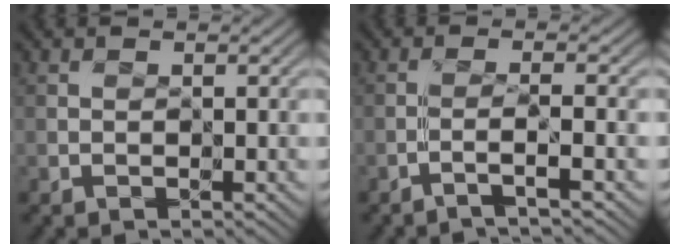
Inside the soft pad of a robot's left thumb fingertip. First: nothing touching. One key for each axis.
{"total": 2.1, "fx": -1.4, "fy": -0.5, "fz": 1.5, "tx": -0.024, "ty": 0.009, "tz": -0.046}